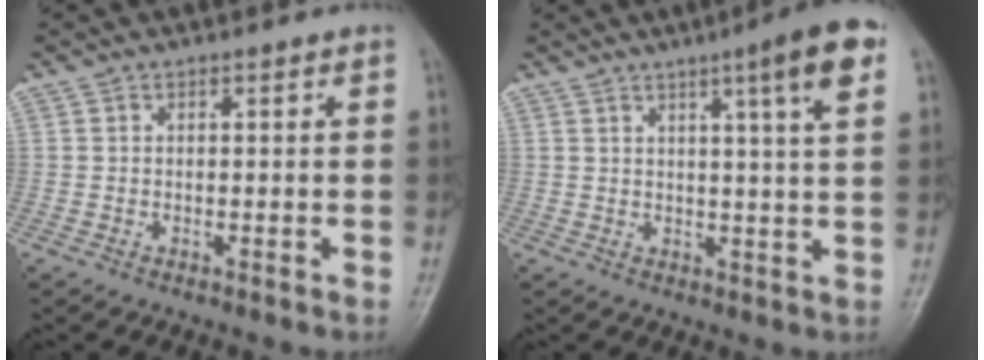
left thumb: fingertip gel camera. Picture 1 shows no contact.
{"total": 8.7, "force": [4.1, 0.2, 7.6], "torque": [-0.104, -0.010, 0.056]}